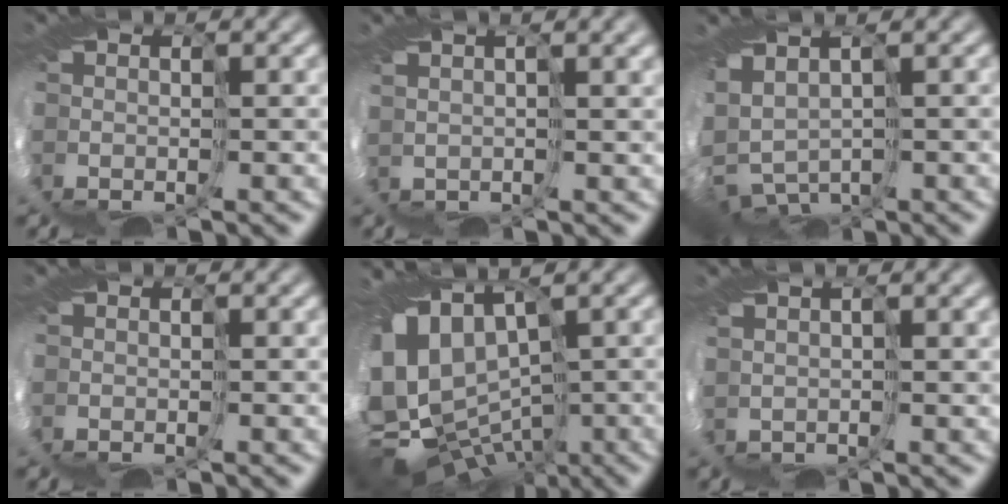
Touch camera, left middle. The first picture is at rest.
{"total": 2.4, "force": [1.8, -1.5, -0.6], "torque": [0.005, 0.012, 0.032]}
{"total": 3.1, "force": [1.0, 2.7, 1.2], "torque": [-0.068, -0.004, 0.046]}
{"total": 0.0}
{"total": 7.4, "force": [0.3, 5.4, 5.1], "torque": [-0.124, -0.009, 0.052]}
{"total": 2.6, "force": [1.5, -1.8, -1.3], "torque": [0.022, 0.010, 0.027]}